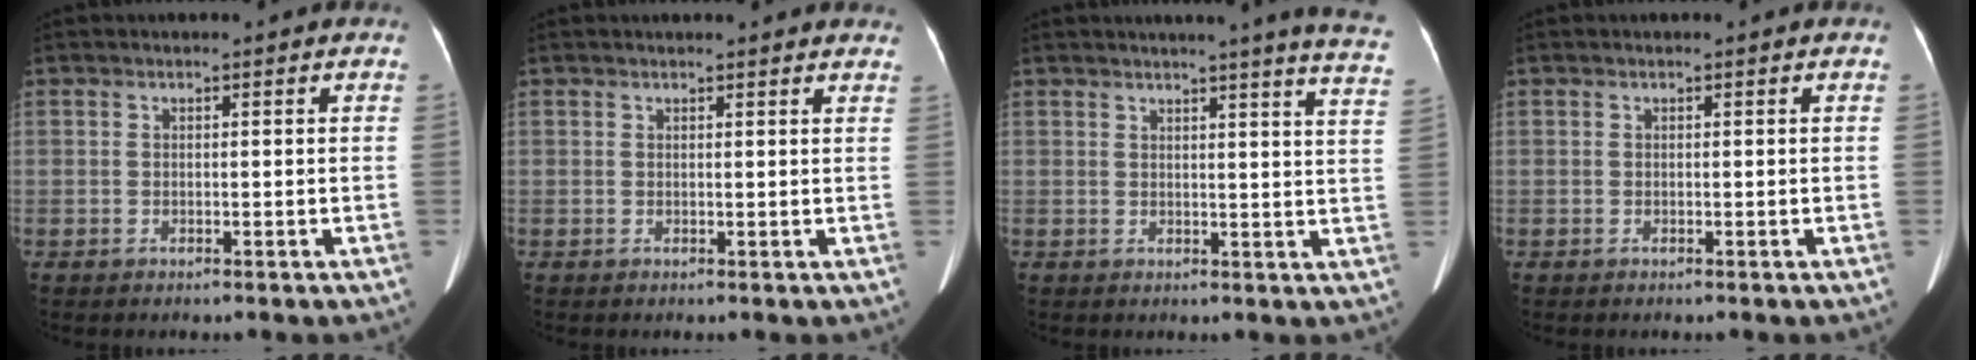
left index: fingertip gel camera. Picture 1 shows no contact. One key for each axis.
{"total": 7.6, "fx": 7.1, "fy": 1.3, "fz": 2.4, "tx": -0.020, "ty": 0.014, "tz": 0.064}
{"total": 13.1, "fx": 11.5, "fy": -1.3, "fz": 6.1, "tx": -0.076, "ty": -0.067, "tz": 0.108}
{"total": 0.0}